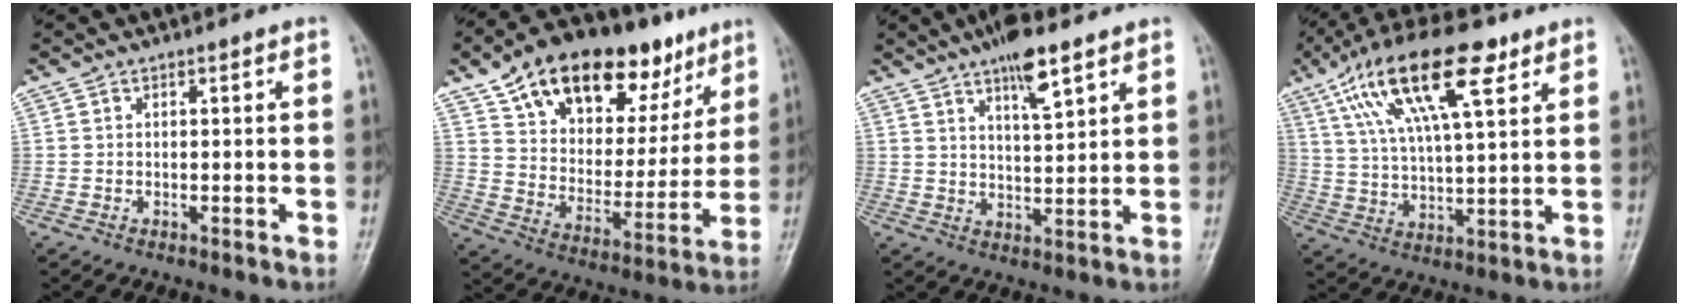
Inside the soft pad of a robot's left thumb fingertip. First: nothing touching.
{"total": 26.4, "force": [15.1, 14.1, 16.5], "torque": [-0.219, -0.013, 0.249]}
{"total": 8.2, "force": [5.2, 2.1, 6.0], "torque": [-0.094, -0.027, 0.088]}
{"total": 18.6, "force": [9.3, 6.3, 14.8], "torque": [-0.256, -0.005, 0.168]}